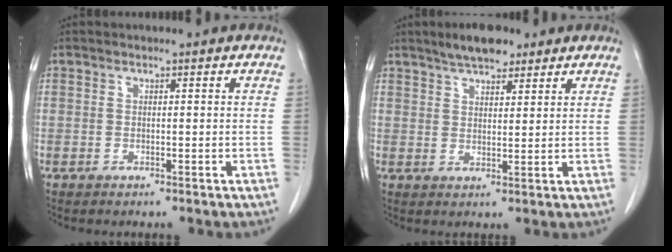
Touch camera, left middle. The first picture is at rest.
{"total": 6.0, "force": [4.6, 2.0, 3.2], "torque": [-0.057, 0.009, 0.078]}